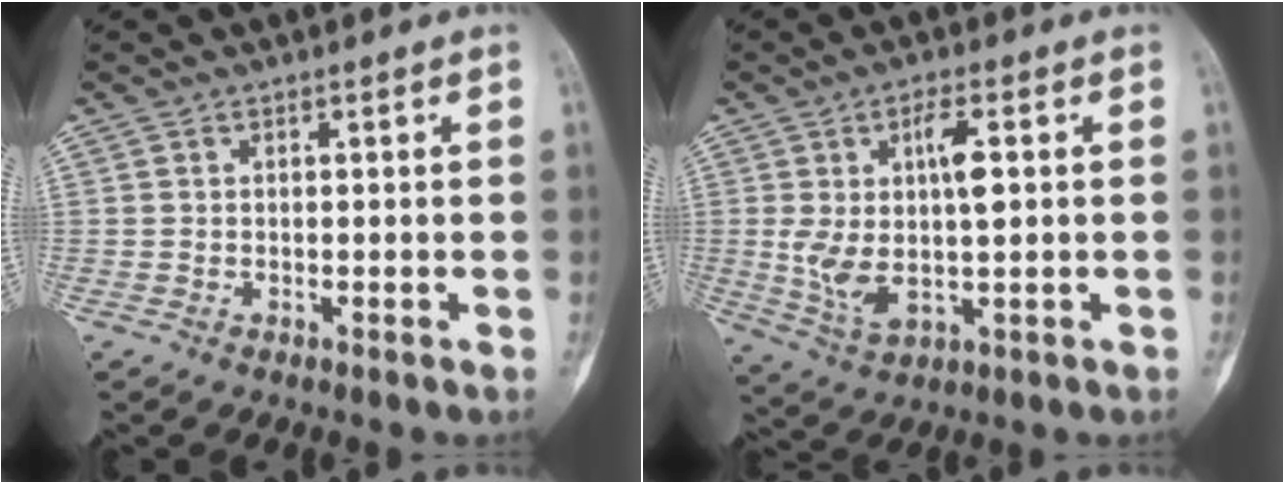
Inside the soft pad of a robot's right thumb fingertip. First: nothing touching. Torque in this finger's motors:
{"motor_torque": [0.77, 2.49, 1.40, 0.00, 0.38]}